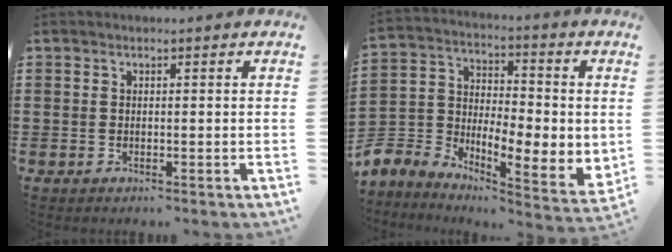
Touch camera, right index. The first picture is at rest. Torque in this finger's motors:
{"motor_torque": [1.39, -0.75, 0.47, 0.17]}